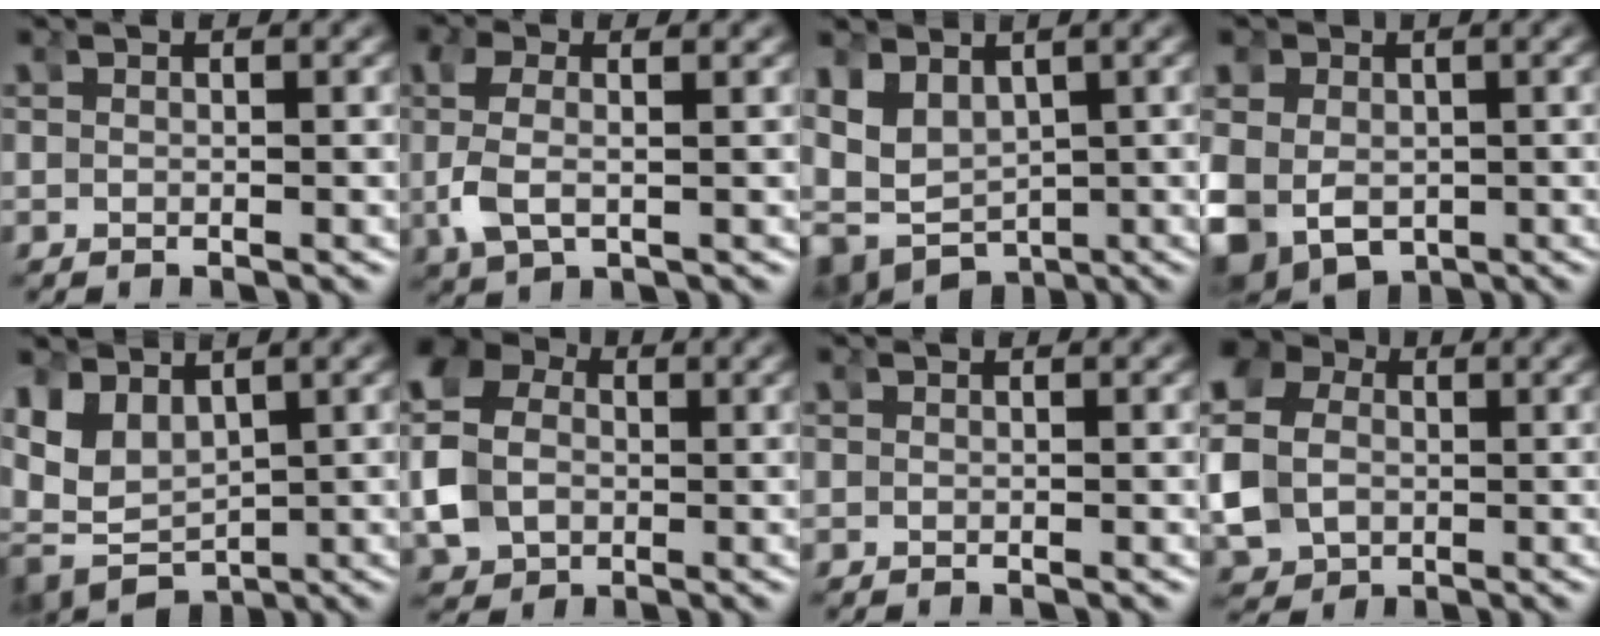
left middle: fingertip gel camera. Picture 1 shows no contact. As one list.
[{"total": 3.8, "force": [-0.1, 2.2, 3.0], "torque": [-0.094, -0.018, 0.007]}, {"total": 9.2, "force": [-0.7, 7.9, 4.7], "torque": [-0.129, -0.035, -0.007]}, {"total": 10.8, "force": [-3.1, 8.8, 5.6], "torque": [-0.159, -0.056, -0.028]}, {"total": 10.2, "force": [-0.5, 8.9, 5.1], "torque": [-0.140, -0.042, 0.002]}, {"total": 9.0, "force": [1.4, 7.6, 4.5], "torque": [-0.098, 0.005, 0.008]}, {"total": 0.0}, {"total": 9.6, "force": [1.3, 8.4, 4.6], "torque": [-0.107, -0.003, 0.010]}]